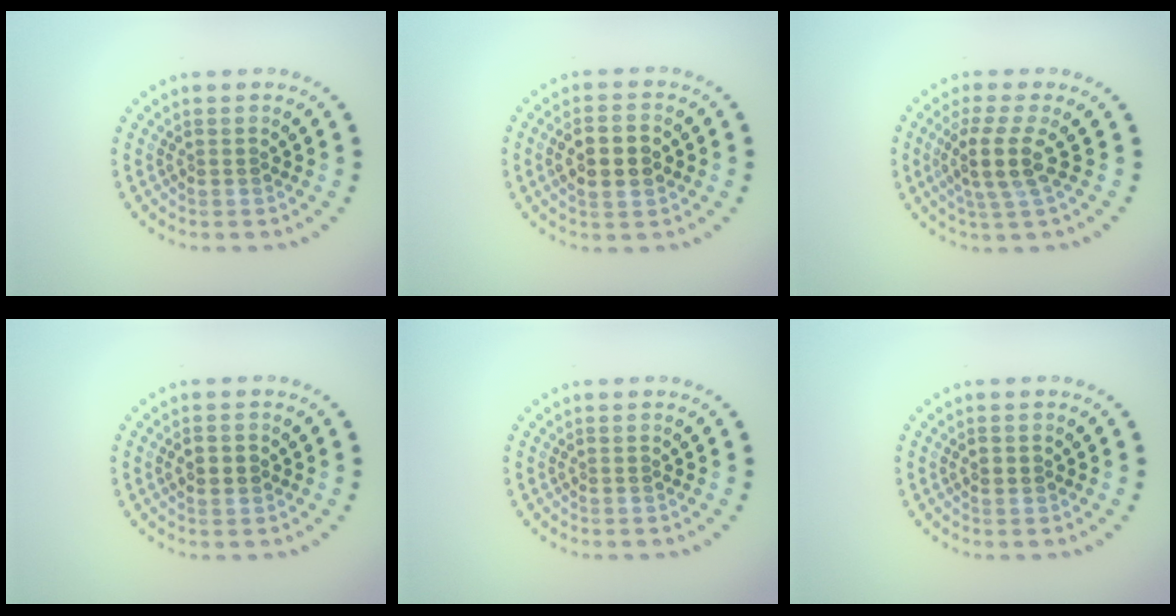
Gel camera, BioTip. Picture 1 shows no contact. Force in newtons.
{"total": 3.6, "press": 3.6, "slide": 0.4}
{"total": 3.3, "press": 2.6, "slide": 2.1}
{"total": 2.1, "press": 2.1, "slide": 0.0}
{"total": 0.0}
{"total": 1.3, "press": 1.3, "slide": 0.1}